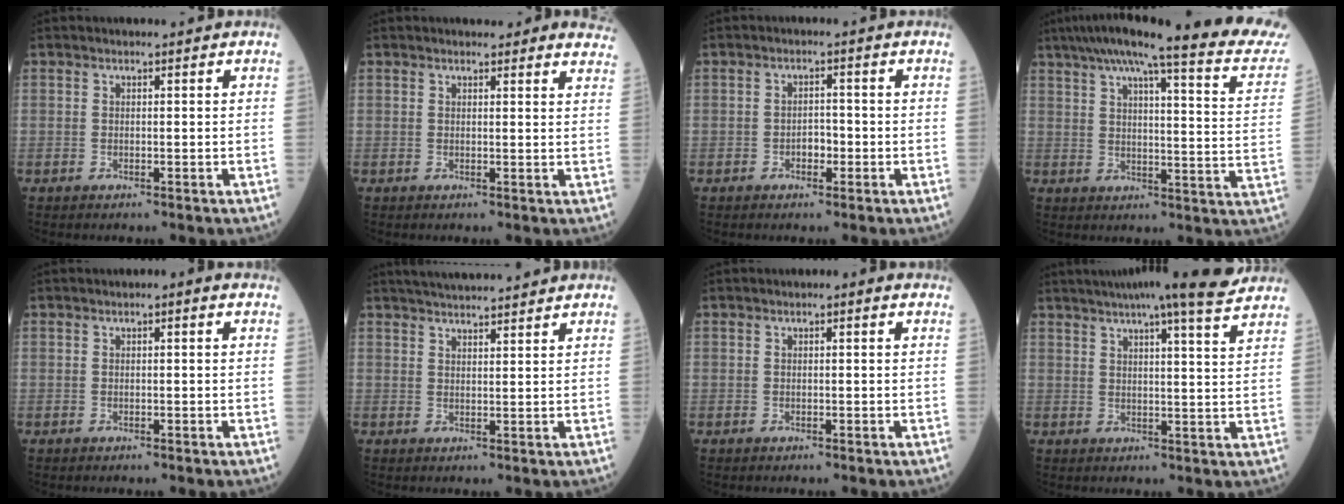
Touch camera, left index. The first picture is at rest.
{"total": 9.2, "force": [8.6, 2.4, 2.2], "torque": [0.000, -0.003, 0.079]}
{"total": 2.5, "force": [-0.9, 1.5, 1.8], "torque": [-0.025, 0.007, -0.012]}
{"total": 25.4, "force": [22.1, 1.0, 12.6], "torque": [-0.185, -0.045, 0.272]}
{"total": 1.3, "force": [0.6, 0.5, 1.0], "torque": [-0.022, 0.020, 0.011]}
{"total": 10.8, "force": [9.8, 1.5, 4.3], "torque": [-0.071, 0.028, 0.148]}
{"total": 1.1, "force": [0.5, 0.5, 0.8], "torque": [-0.019, 0.018, 0.008]}
{"total": 15.1, "force": [12.9, 0.4, 7.9], "torque": [-0.125, 0.014, 0.169]}